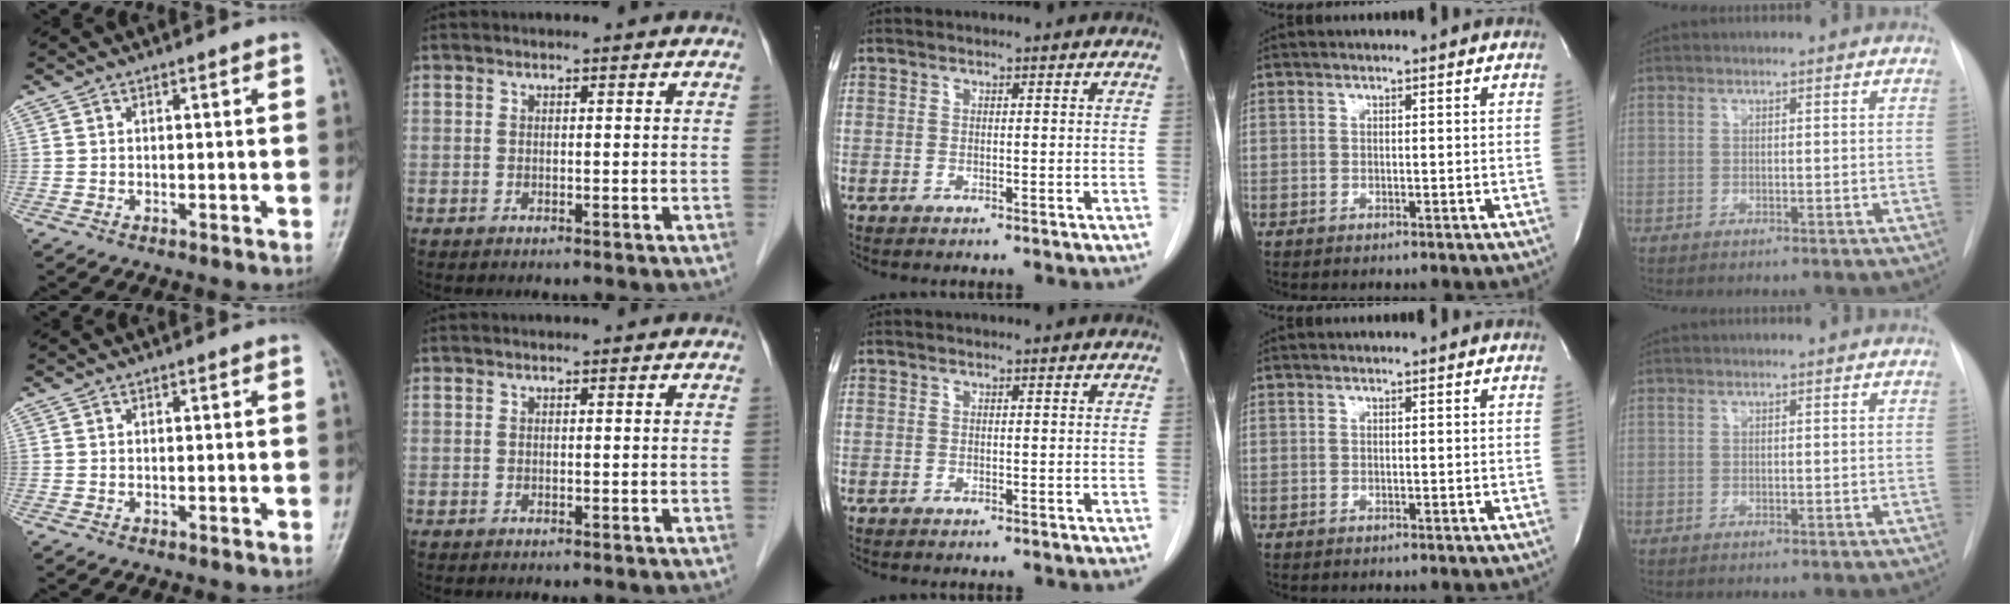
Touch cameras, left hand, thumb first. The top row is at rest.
{}